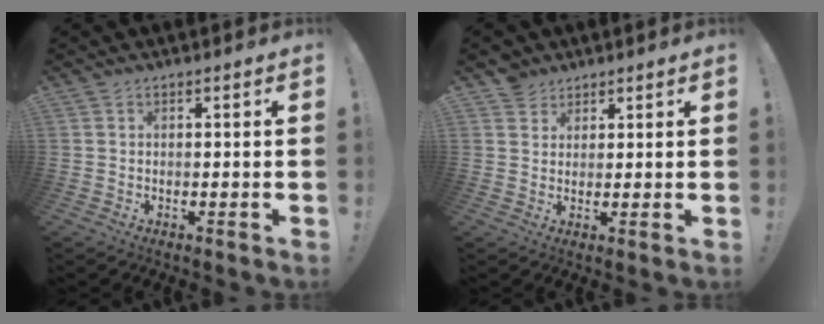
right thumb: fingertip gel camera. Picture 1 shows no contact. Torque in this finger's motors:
{"motor_torque": [-0.58, 0.28, 0.16, -0.21, 0.00]}